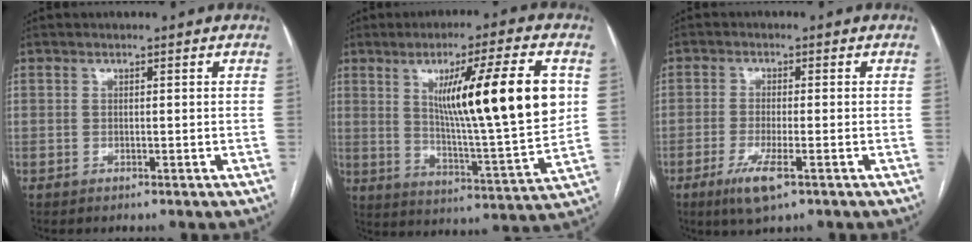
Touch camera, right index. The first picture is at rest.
{"total": 19.2, "force": [4.8, 0.7, 18.6], "torque": [-0.285, -0.011, 0.071]}
{"total": 5.5, "force": [-2.9, 0.7, 4.6], "torque": [-0.094, -0.013, -0.050]}